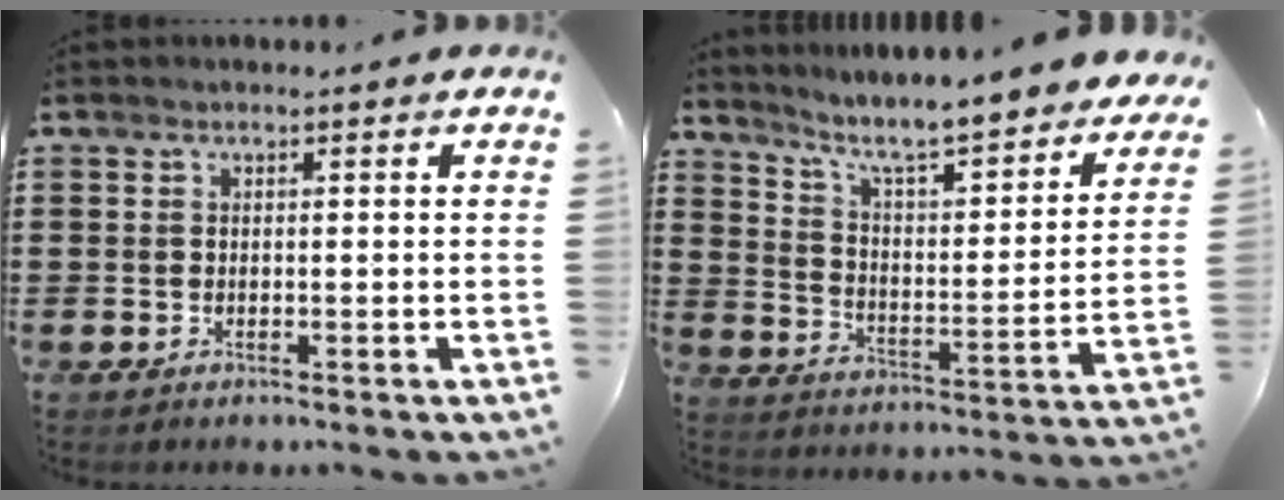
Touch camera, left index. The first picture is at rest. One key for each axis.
{"total": 6.5, "fx": 5.7, "fy": 0.1, "fz": 3.1, "tx": -0.087, "ty": -0.054, "tz": 0.089}